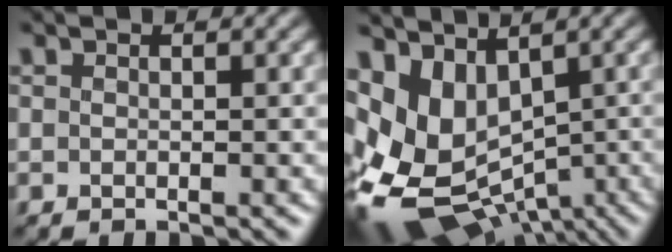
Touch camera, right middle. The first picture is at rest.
{"total": 9.6, "force": [-1.2, 6.7, 6.7], "torque": [-0.141, -0.011, 0.001]}